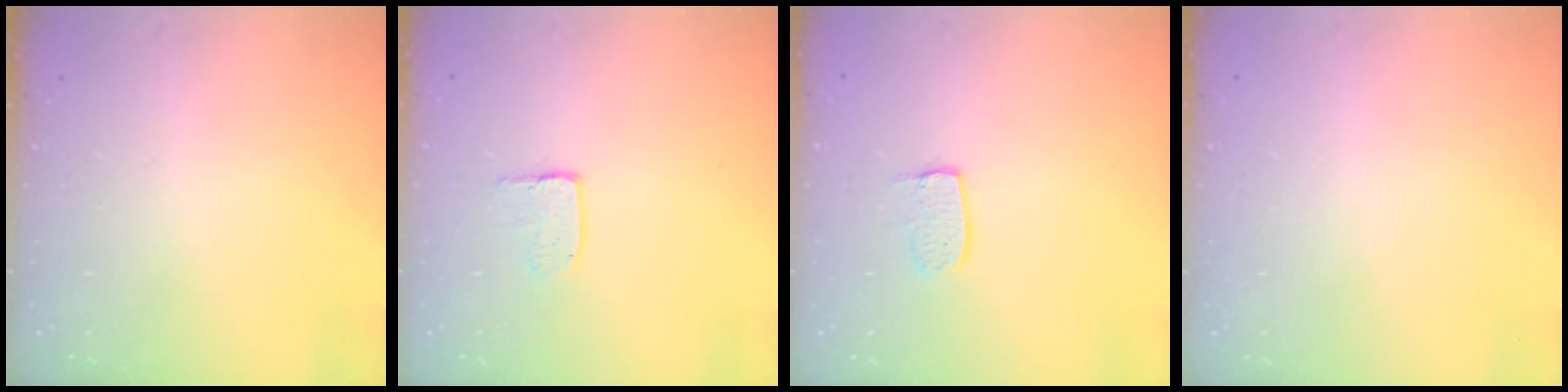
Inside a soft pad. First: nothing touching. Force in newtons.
{"total": 3.9, "press": 3.9, "slide": 0.1}
{"total": 6.0, "press": 6.0, "slide": 0.3}
{"total": 0.0}